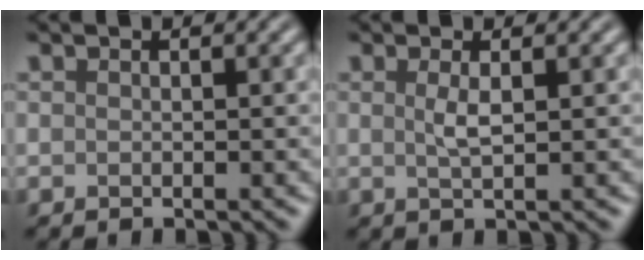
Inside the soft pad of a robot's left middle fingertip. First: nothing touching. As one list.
[{"total": 1.5, "force": [0.4, 0.3, 1.4], "torque": [-0.030, 0.000, 0.006]}]